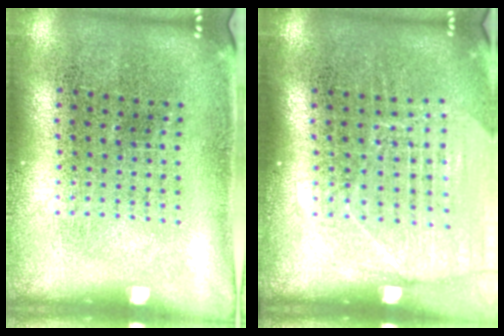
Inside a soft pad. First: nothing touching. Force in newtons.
{"total": 1.7, "press": 1.5, "slide": 0.8}